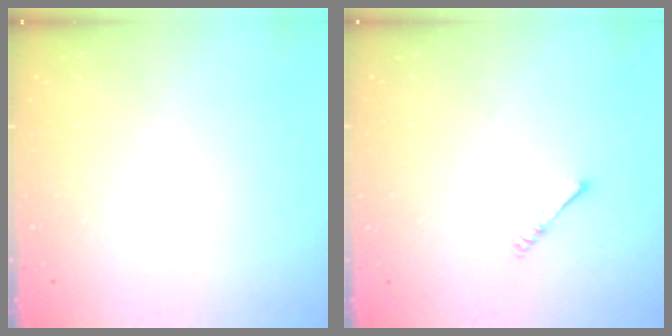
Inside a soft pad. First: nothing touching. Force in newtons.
{"total": 1.6, "press": 1.6, "slide": 0.4}